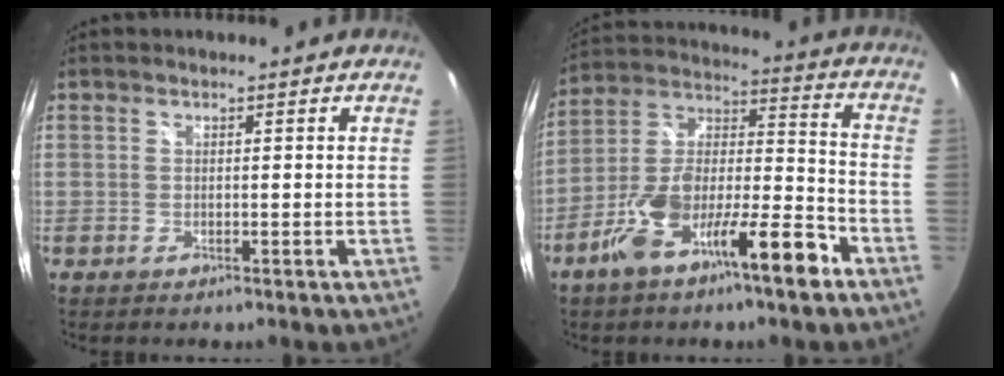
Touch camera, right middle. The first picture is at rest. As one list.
[{"total": 16.0, "force": [-9.5, 3.9, 12.3], "torque": [-0.213, 0.009, -0.165]}]